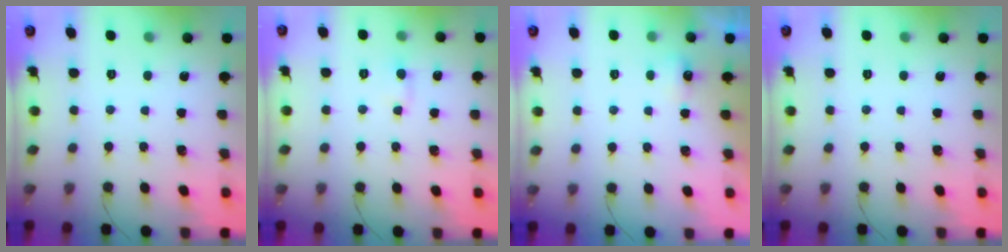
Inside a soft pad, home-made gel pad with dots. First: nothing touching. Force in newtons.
{"total": 2.3, "press": 2.0, "slide": 1.3}
{"total": 2.9, "press": 2.8, "slide": 0.8}
{"total": 0.0}